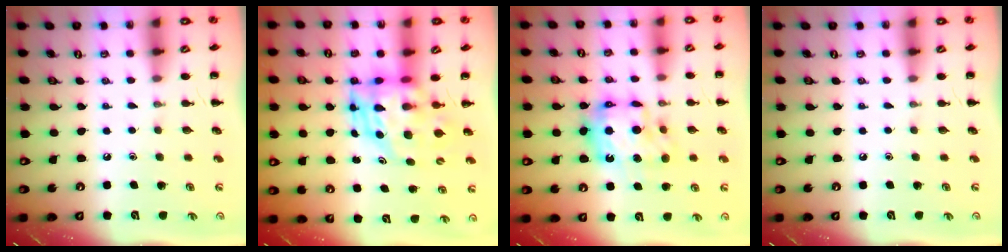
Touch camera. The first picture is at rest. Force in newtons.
{"total": 6.3, "press": 6.0, "slide": 1.7}
{"total": 13.6, "press": 13.5, "slide": 1.5}
{"total": 0.0}